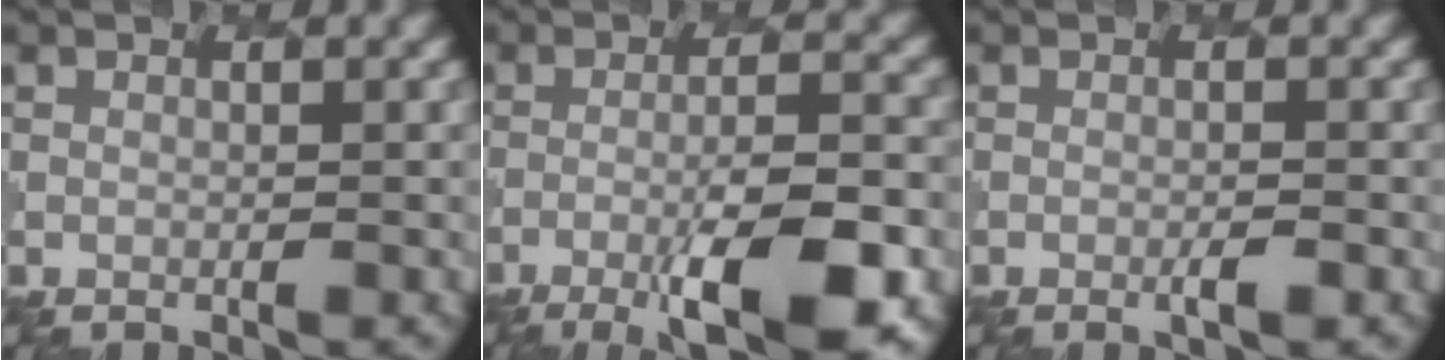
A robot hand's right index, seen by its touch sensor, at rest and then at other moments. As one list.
[{"total": 8.8, "force": [-4.4, 2.1, 7.3], "torque": [-0.120, -0.003, -0.070]}, {"total": 1.0, "force": [-0.4, 0.1, 1.0], "torque": [-0.016, 0.003, -0.007]}]